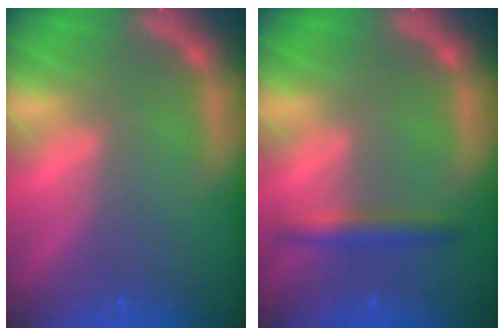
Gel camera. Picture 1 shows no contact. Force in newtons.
{"total": 2.4}